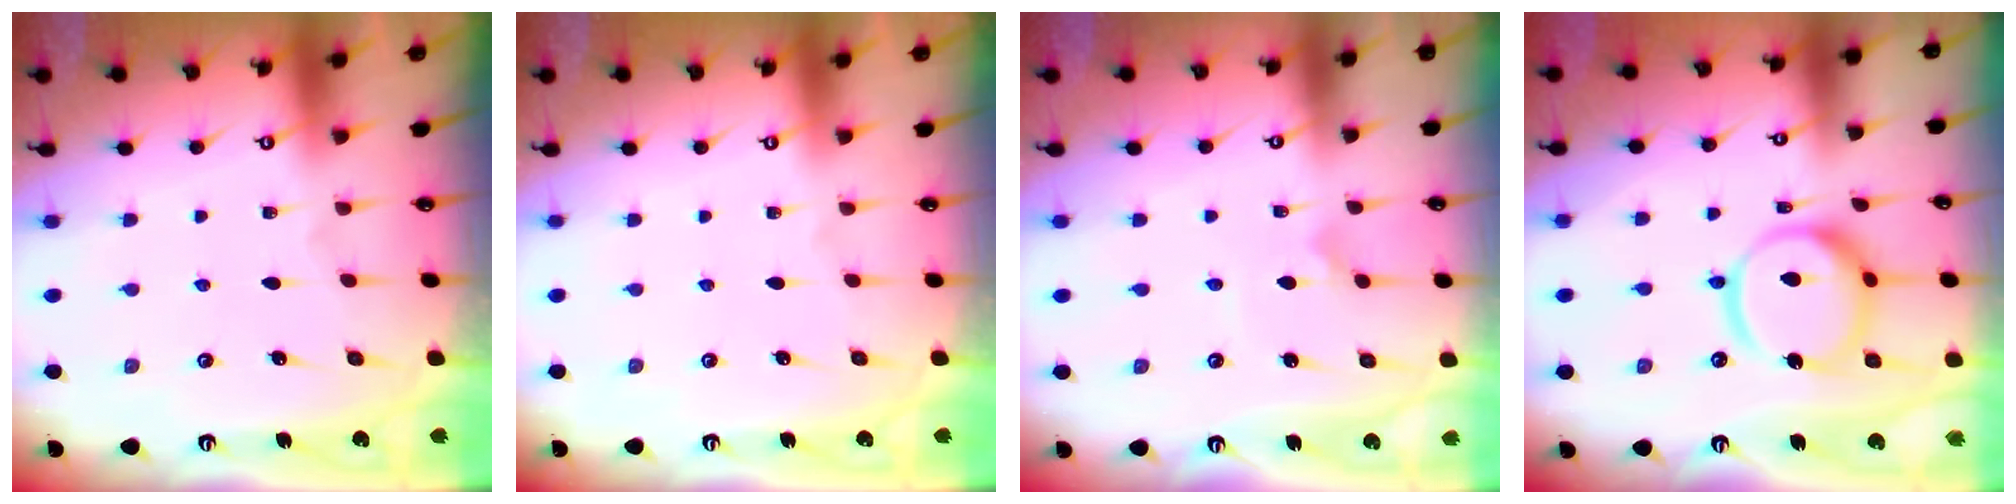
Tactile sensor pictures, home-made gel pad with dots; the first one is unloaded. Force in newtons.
{"total": 0.0}
{"total": 2.5, "press": 2.5, "slide": 0.3}
{"total": 18.3, "press": 18.2, "slide": 2.0}